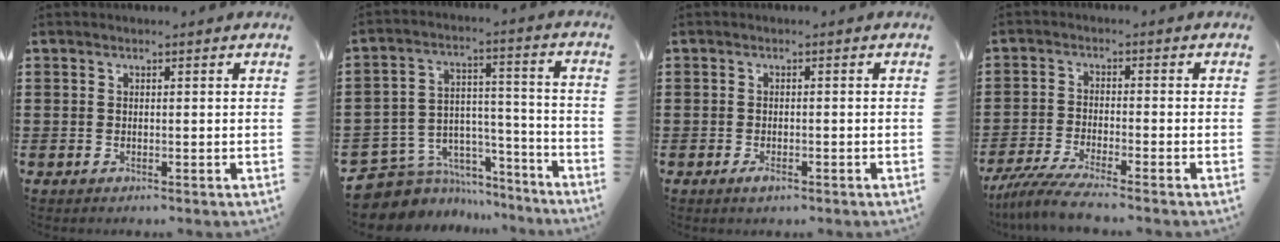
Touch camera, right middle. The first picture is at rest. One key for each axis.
{"total": 7.4, "fx": -5.9, "fy": 4.2, "fz": 1.0, "tx": -0.038, "ty": 0.000, "tz": -0.113}
{"total": 1.4, "fx": -0.9, "fy": 0.6, "fz": 0.8, "tx": -0.017, "ty": -0.001, "tz": -0.019}
{"total": 5.1, "fx": -4.6, "fy": 0.0, "fz": 2.2, "tx": -0.059, "ty": -0.018, "tz": -0.092}